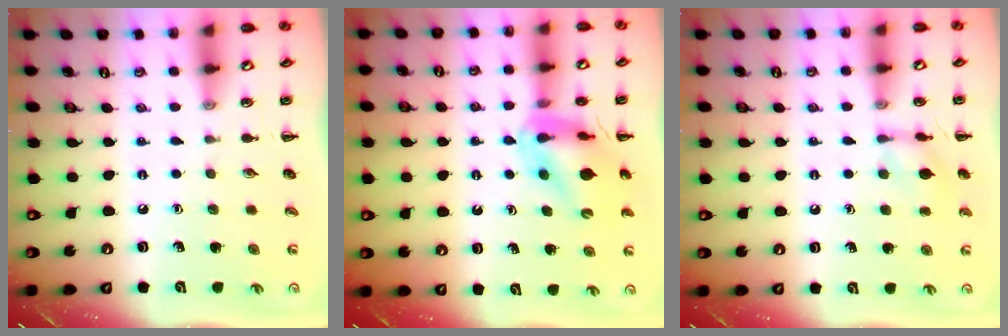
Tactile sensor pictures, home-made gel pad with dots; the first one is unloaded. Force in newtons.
{"total": 11.9, "press": 11.3, "slide": 3.7}
{"total": 8.3, "press": 8.2, "slide": 1.2}